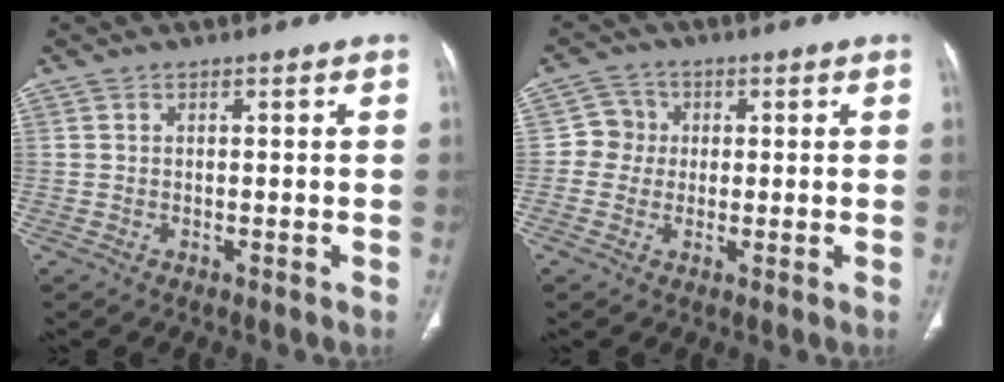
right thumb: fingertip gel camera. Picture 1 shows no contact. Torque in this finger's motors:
{"motor_torque": [-0.27, 0.10, 0.18, -0.02, -0.02]}